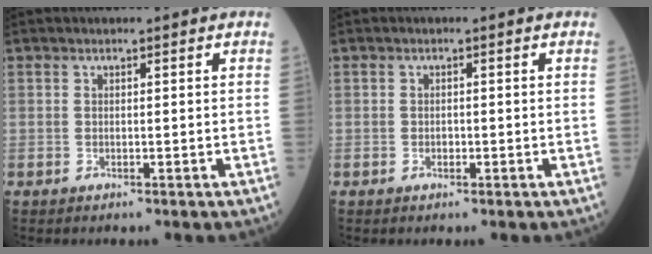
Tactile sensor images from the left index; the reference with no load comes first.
{"total": 0.8, "force": [-0.4, 0.5, 0.5], "torque": [-0.010, 0.001, -0.006]}